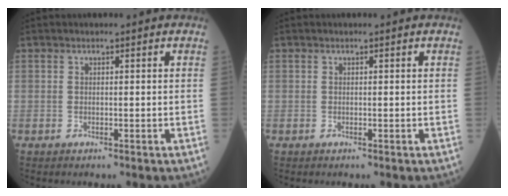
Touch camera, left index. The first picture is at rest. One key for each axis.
{"total": 0.0}